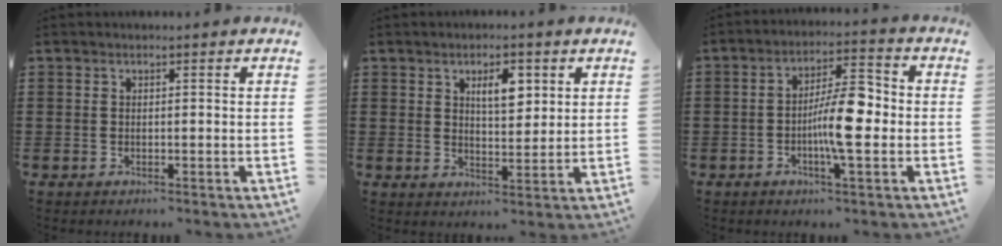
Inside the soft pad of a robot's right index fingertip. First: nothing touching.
{"total": 4.8, "force": [2.2, 2.1, 3.8], "torque": [-0.058, 0.000, 0.031]}
{"total": 8.6, "force": [-1.3, 2.3, 8.2], "torque": [-0.155, 0.005, -0.027]}